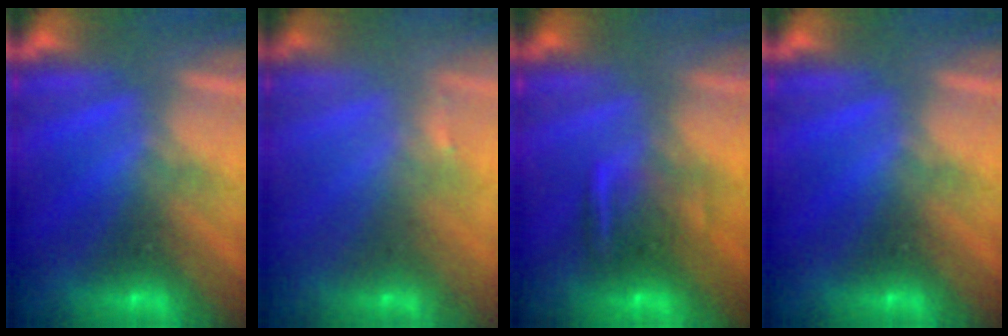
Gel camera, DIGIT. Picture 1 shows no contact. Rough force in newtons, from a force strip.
{"total": 1.6}
{"total": 6.4}
{"total": 0.0}